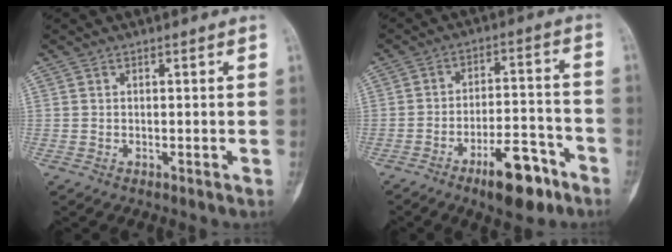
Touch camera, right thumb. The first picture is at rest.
{"total": 11.5, "force": [-7.1, 4.3, 8.0], "torque": [-0.104, 0.053, -0.108]}